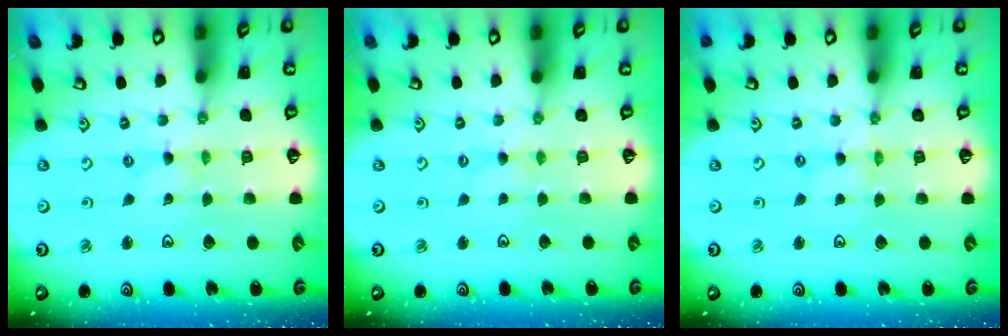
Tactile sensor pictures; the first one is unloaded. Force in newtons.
{"total": 1.0, "press": 0.9, "slide": 0.2}
{"total": 0.0}